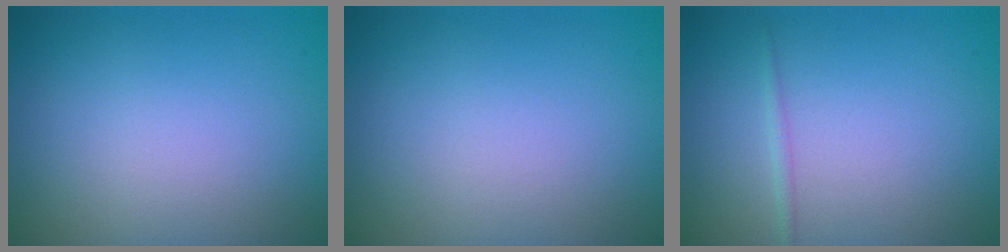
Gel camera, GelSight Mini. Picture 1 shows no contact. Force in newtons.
{"total": 0.0}
{"total": 0.7, "press": 0.7, "slide": 0.1}